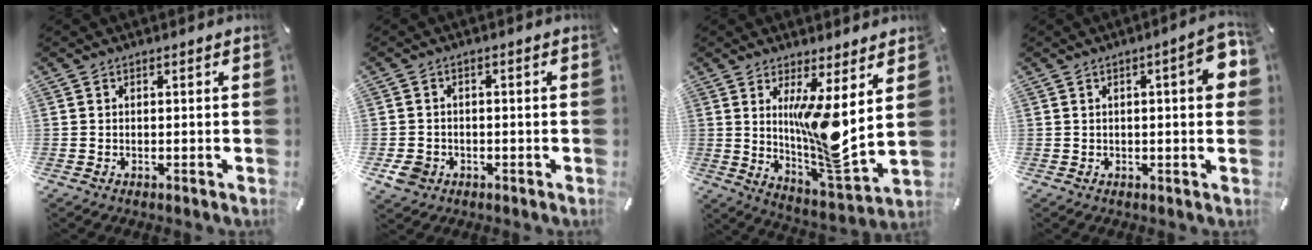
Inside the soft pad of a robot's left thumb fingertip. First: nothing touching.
{"total": 4.4, "force": [-1.8, 3.7, 1.7], "torque": [-0.046, 0.002, -0.035]}
{"total": 14.7, "force": [3.5, 3.5, 13.9], "torque": [-0.236, -0.058, 0.053]}
{"total": 8.1, "force": [1.2, 2.0, 7.7], "torque": [-0.104, -0.006, 0.018]}